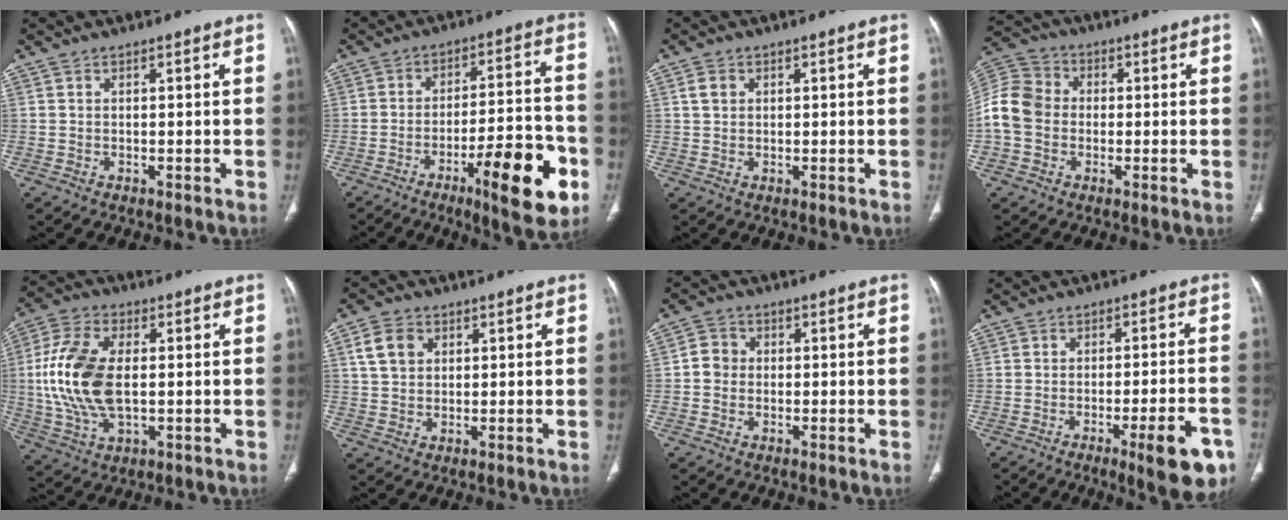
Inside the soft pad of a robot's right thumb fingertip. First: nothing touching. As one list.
[{"total": 17.4, "force": [-7.7, 4.0, 15.1], "torque": [-0.207, 0.034, -0.107]}, {"total": 2.2, "force": [0.7, 1.7, 1.1], "torque": [-0.016, 0.002, 0.016]}, {"total": 9.5, "force": [-0.9, 8.0, 5.0], "torque": [-0.095, 0.032, -0.029]}, {"total": 15.5, "force": [0.4, 8.5, 12.9], "torque": [-0.275, 0.003, 0.010]}, {"total": 5.6, "force": [2.0, 4.3, 3.0], "torque": [-0.041, 0.001, 0.038]}, {"total": 3.5, "force": [-0.3, 3.3, 1.3], "torque": [-0.005, 0.010, -0.011]}, {"total": 11.1, "force": [-5.6, 2.1, 9.3], "torque": [-0.114, 0.018, -0.071]}]